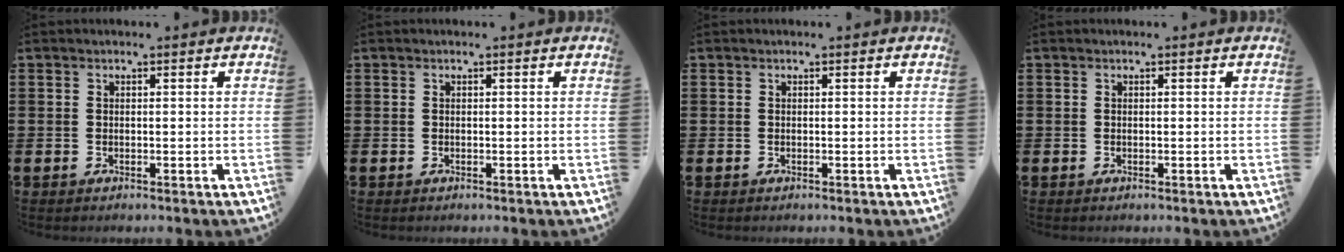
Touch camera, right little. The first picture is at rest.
{"total": 0.0}
{"total": 0.0}
{"total": 0.0}